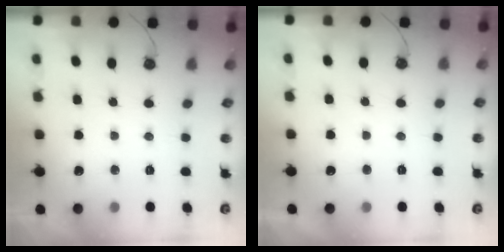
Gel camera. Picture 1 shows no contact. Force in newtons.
{"total": 0.0}